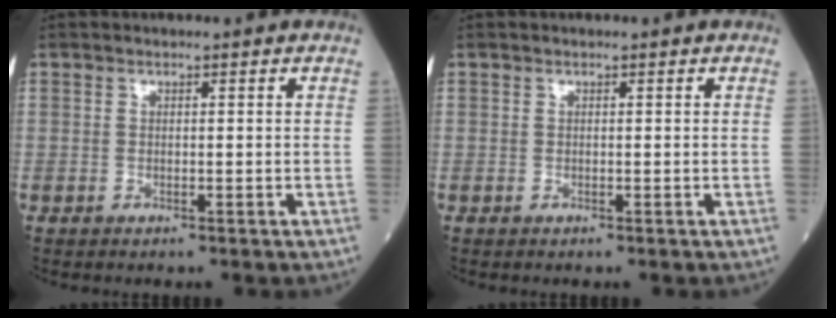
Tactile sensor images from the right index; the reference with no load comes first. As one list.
[{"total": 0.0}]